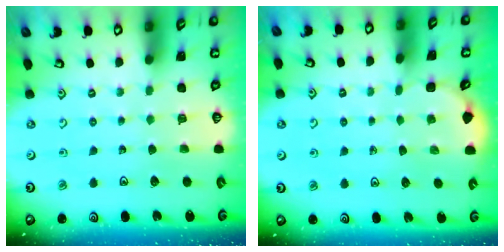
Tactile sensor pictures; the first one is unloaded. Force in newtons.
{"total": 2.4, "press": 2.0, "slide": 1.3}